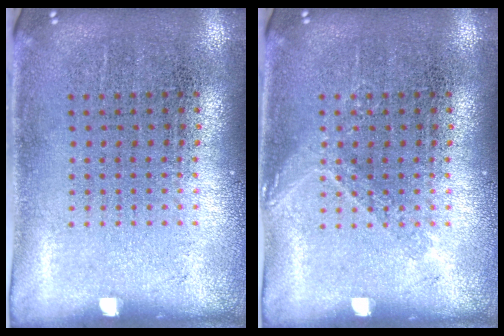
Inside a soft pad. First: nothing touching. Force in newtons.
{"total": 1.1, "press": 1.1, "slide": 0.3}